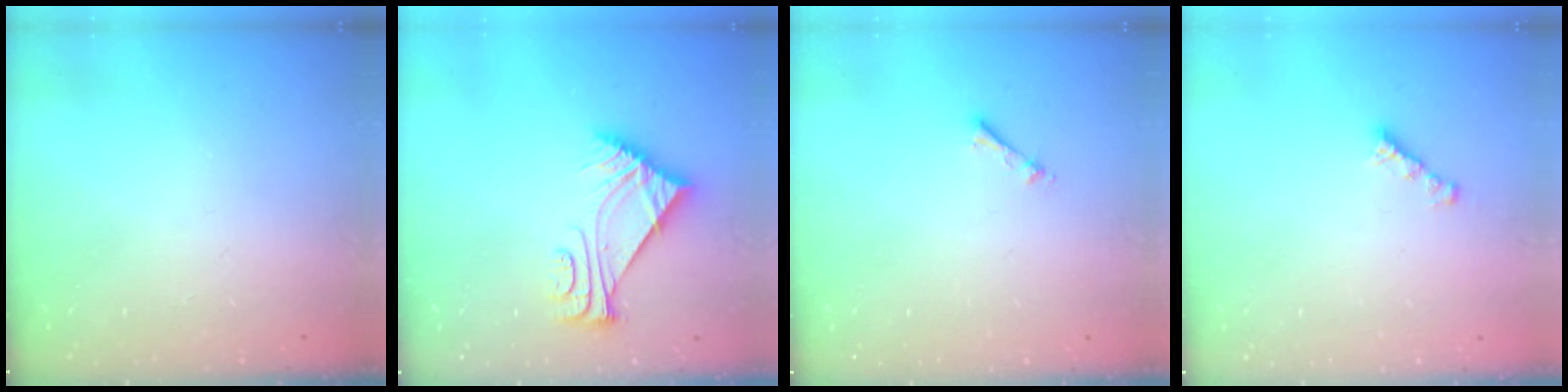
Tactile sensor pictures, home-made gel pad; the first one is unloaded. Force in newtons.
{"total": 7.6, "press": 7.6, "slide": 0.9}
{"total": 2.7, "press": 2.7, "slide": 0.4}
{"total": 3.0, "press": 3.0, "slide": 0.1}